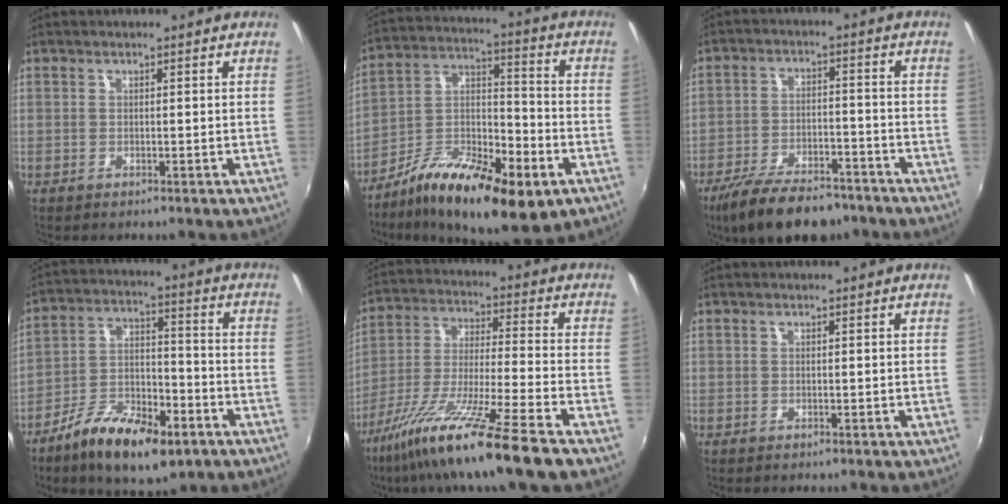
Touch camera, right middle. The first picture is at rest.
{"total": 21.7, "force": [-11.7, 8.0, 16.5], "torque": [-0.286, -0.021, -0.192]}
{"total": 15.0, "force": [-11.5, 5.7, 7.8], "torque": [-0.166, -0.021, -0.187]}
{"total": 16.4, "force": [-9.7, 6.7, 11.4], "torque": [-0.214, -0.013, -0.160]}
{"total": 18.4, "force": [-12.8, -0.2, 13.2], "torque": [-0.255, -0.044, -0.226]}
{"total": 0.0}